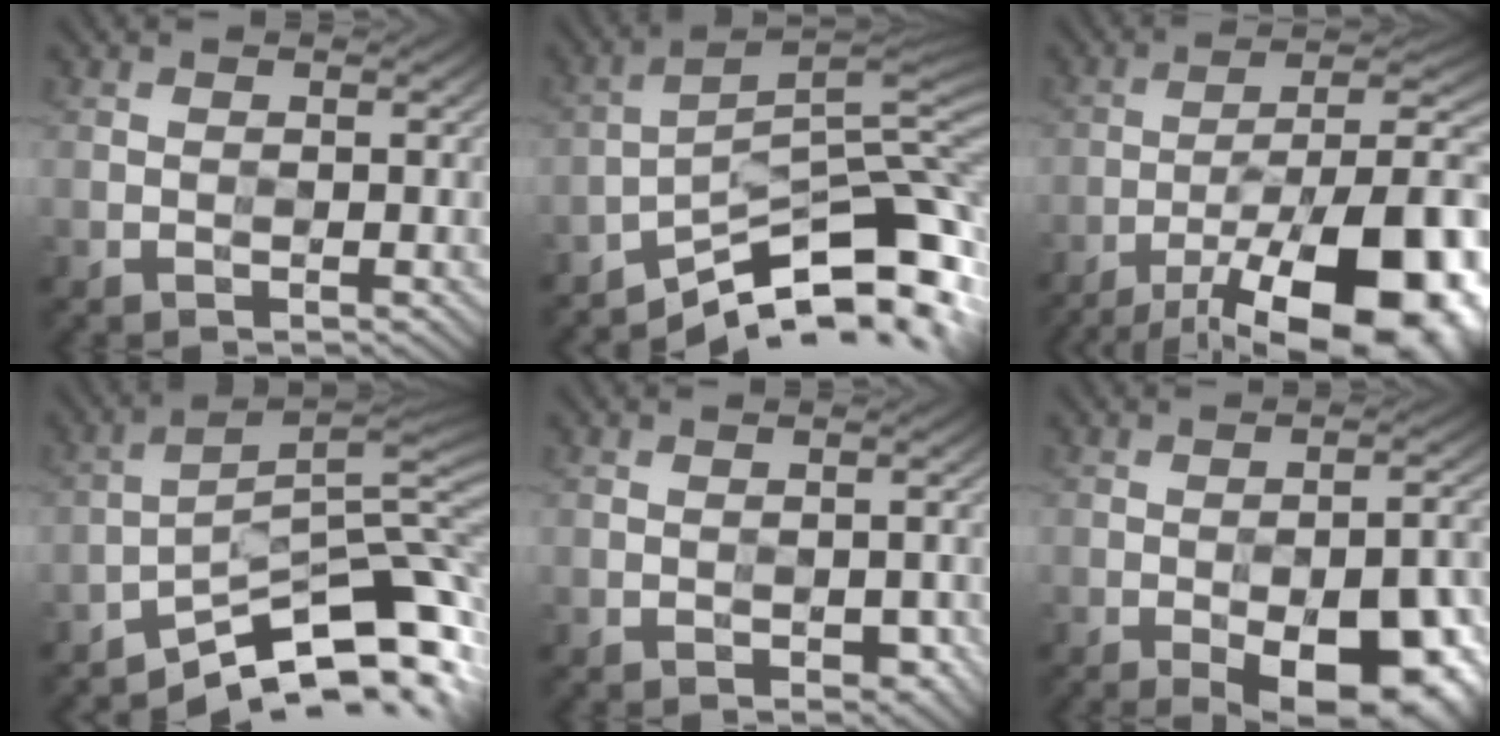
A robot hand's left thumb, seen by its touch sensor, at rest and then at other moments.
{"total": 12.0, "force": [-8.2, 3.1, 8.1], "torque": [-0.126, -0.001, -0.144]}
{"total": 20.3, "force": [-11.0, 8.2, 14.9], "torque": [-0.178, -0.014, -0.156]}
{"total": 10.3, "force": [-7.3, 2.7, 6.7], "torque": [-0.099, -0.001, -0.133]}
{"total": 1.8, "force": [-0.7, 1.0, 1.2], "torque": [-0.017, -0.001, -0.011]}
{"total": 13.8, "force": [-6.4, 5.6, 10.9], "torque": [-0.131, 0.003, -0.090]}